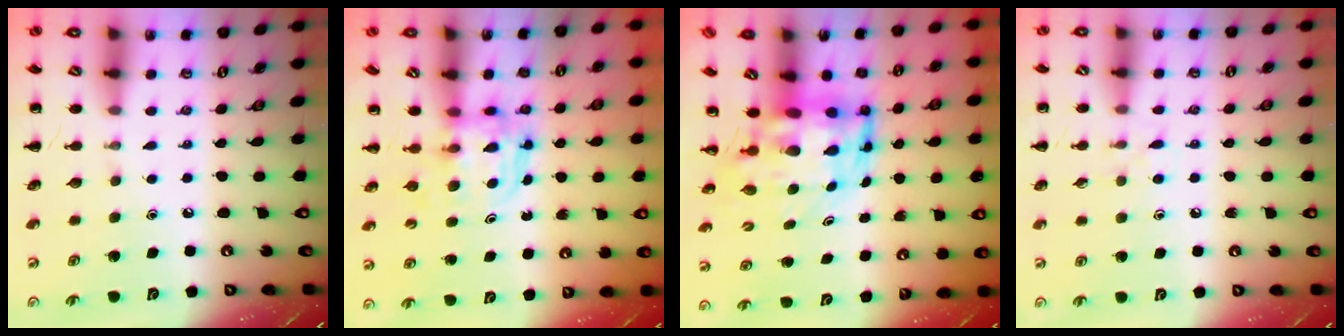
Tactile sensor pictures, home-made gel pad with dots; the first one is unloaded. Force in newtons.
{"total": 3.6, "press": 3.6, "slide": 0.3}
{"total": 7.3, "press": 7.0, "slide": 2.2}
{"total": 5.7, "press": 5.3, "slide": 2.0}